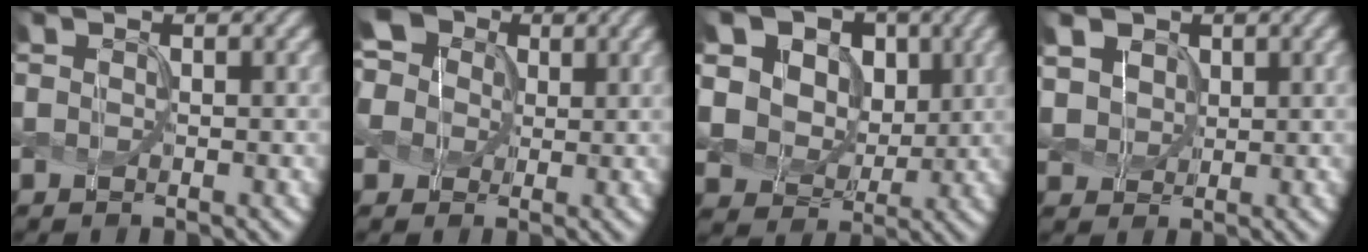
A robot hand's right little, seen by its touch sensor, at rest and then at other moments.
{"total": 8.1, "force": [2.7, 6.7, 3.5], "torque": [-0.078, 0.038, 0.028]}
{"total": 14.6, "force": [6.0, 11.6, 6.4], "torque": [-0.173, 0.023, 0.127]}
{"total": 4.3, "force": [2.3, 3.3, 1.7], "torque": [-0.078, 0.008, 0.050]}